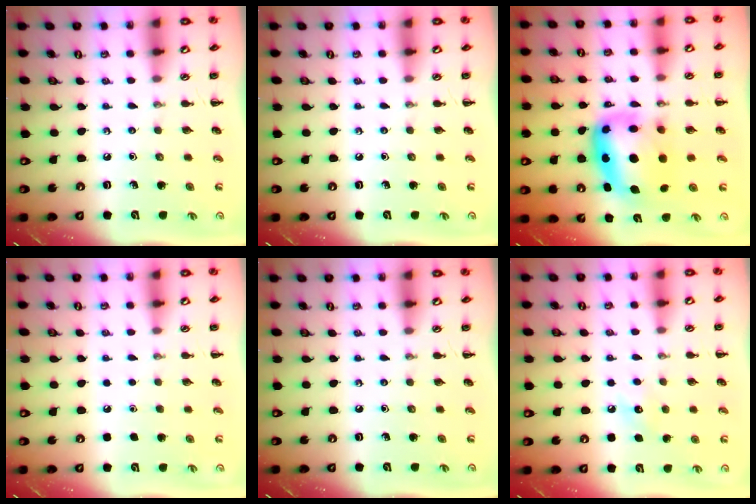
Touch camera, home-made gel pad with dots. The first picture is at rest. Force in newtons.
{"total": 0.0}
{"total": 12.0, "press": 11.6, "slide": 3.2}
{"total": 1.5, "press": 1.5, "slide": 0.1}
{"total": 0.0}
{"total": 6.8, "press": 6.5, "slide": 2.0}